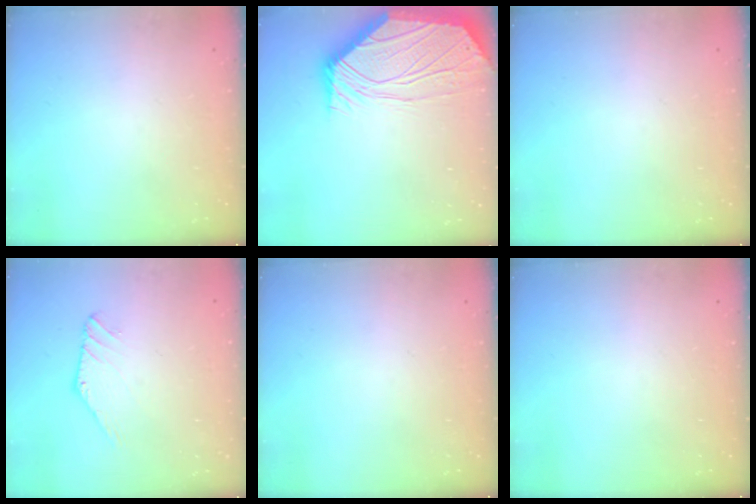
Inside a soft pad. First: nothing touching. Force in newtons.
{"total": 7.1, "press": 7.1, "slide": 0.9}
{"total": 0.0}
{"total": 1.4, "press": 1.4, "slide": 0.0}
{"total": 0.0}
{"total": 0.0}